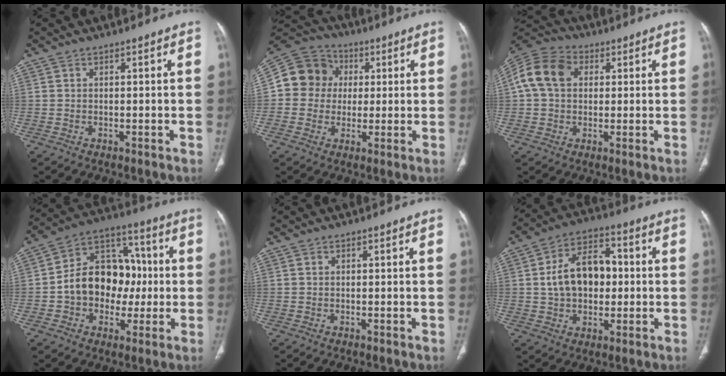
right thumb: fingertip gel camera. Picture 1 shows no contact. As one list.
[{"total": 12.0, "force": [1.4, 11.1, 4.2], "torque": [-0.056, 0.021, 0.014]}, {"total": 12.0, "force": [2.5, 9.0, 7.5], "torque": [-0.141, 0.026, 0.037]}, {"total": 16.4, "force": [-1.1, 12.5, 10.6], "torque": [-0.122, 0.044, -0.020]}, {"total": 0.0}, {"total": 13.4, "force": [0.6, 8.9, 9.9], "torque": [-0.140, 0.025, 0.007]}]